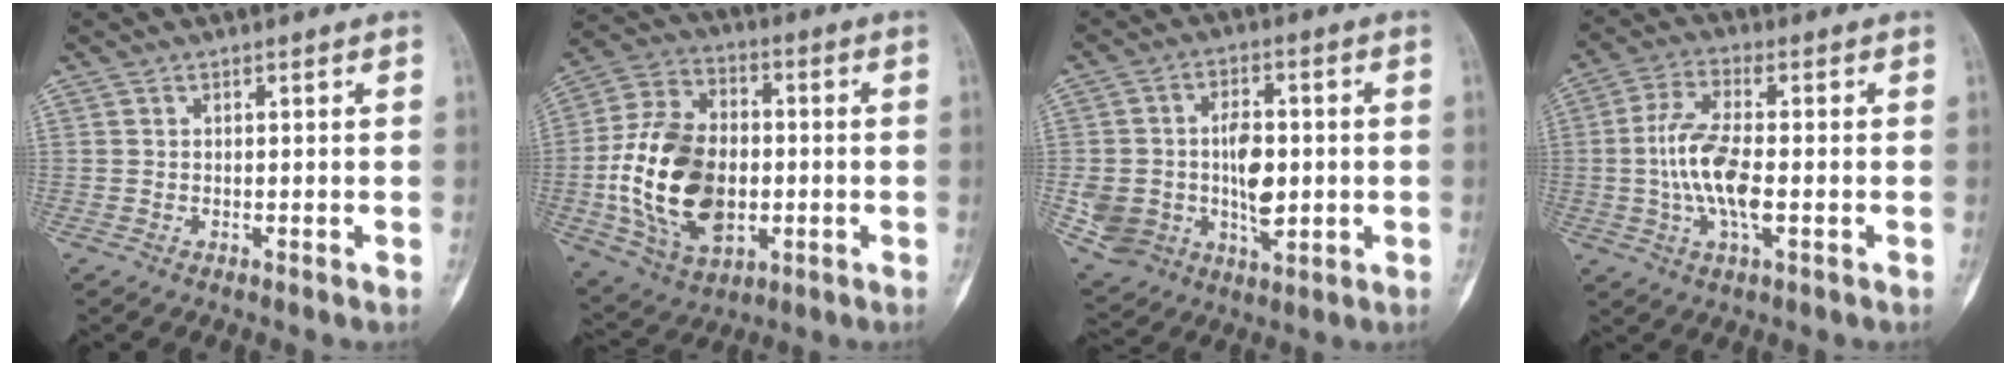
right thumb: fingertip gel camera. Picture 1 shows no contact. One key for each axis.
{"total": 21.0, "fx": -2.4, "fy": 13.9, "fz": 15.6, "tx": -0.271, "ty": 0.012, "tz": -0.033}
{"total": 14.9, "fx": -0.8, "fy": 10.1, "fz": 11.0, "tx": -0.173, "ty": 0.011, "tz": 0.005}
{"total": 10.7, "fx": -1.1, "fy": 4.0, "fz": 9.8, "tx": -0.210, "ty": 0.009, "tz": -0.023}